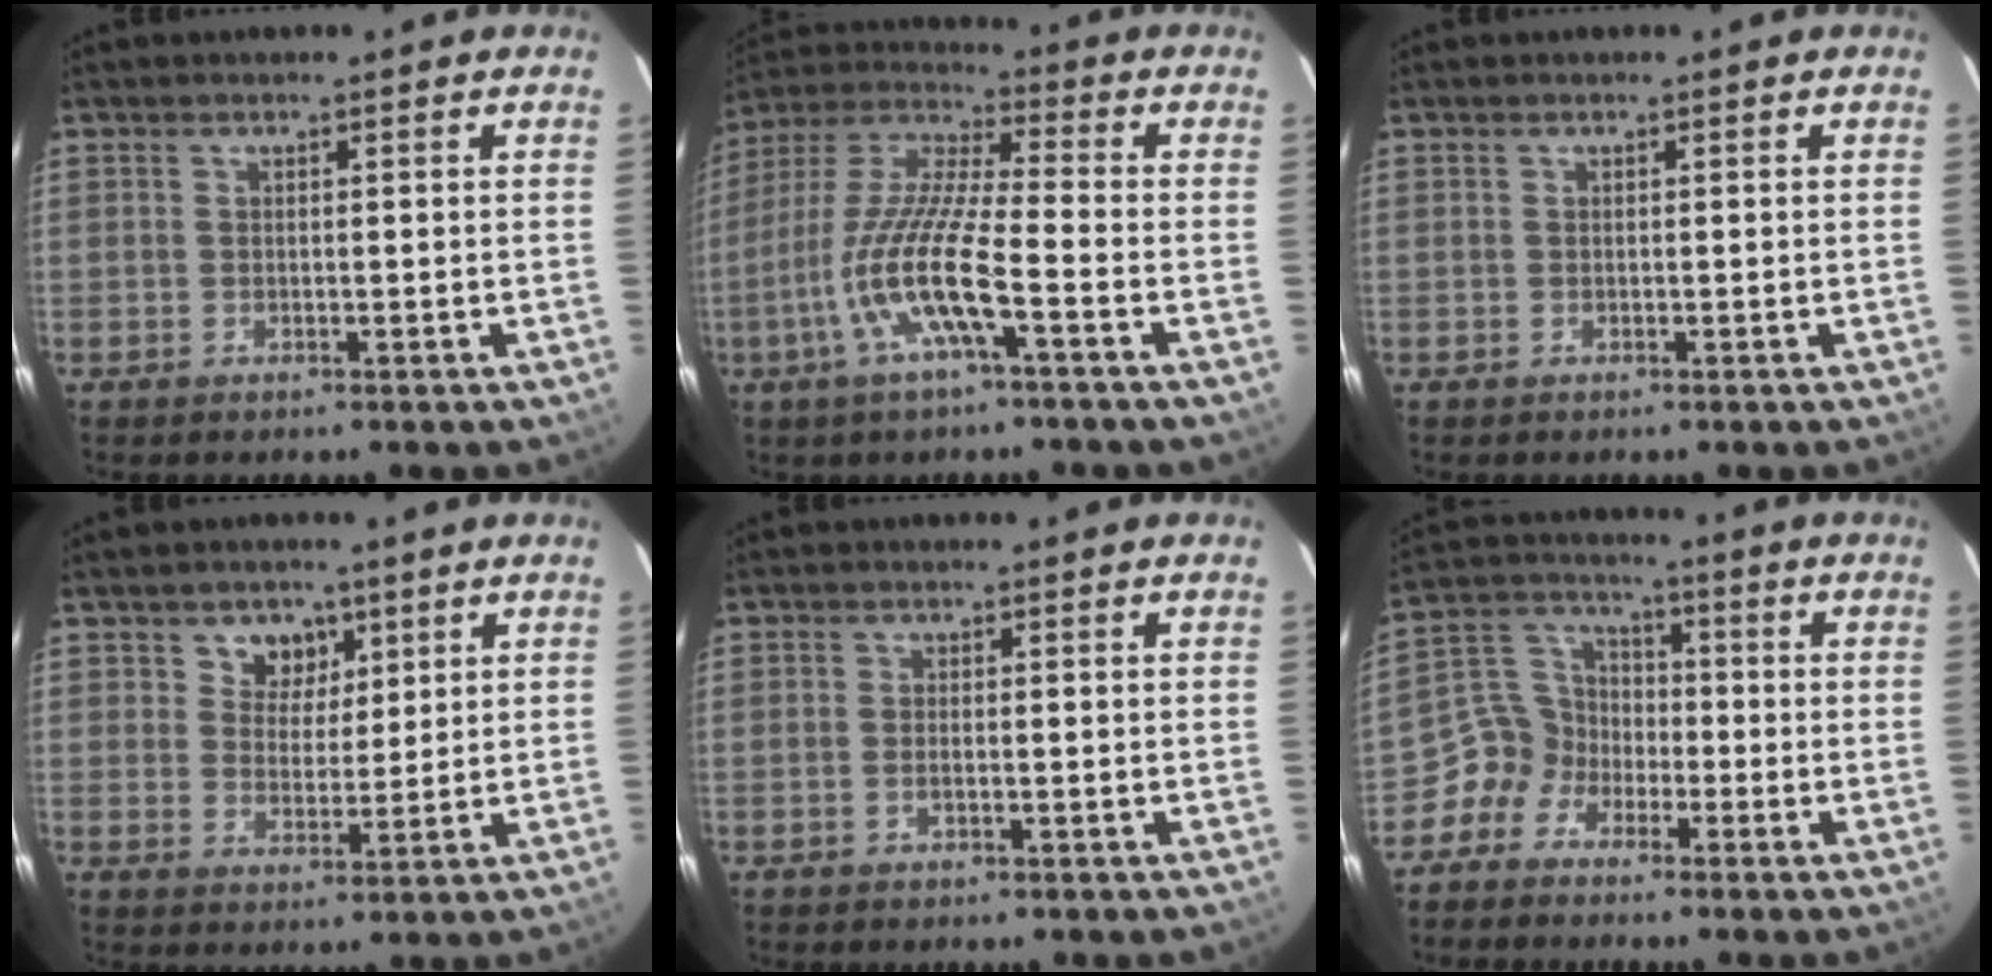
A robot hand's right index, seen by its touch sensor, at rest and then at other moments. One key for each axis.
{"total": 13.6, "fx": -5.4, "fy": 1.3, "fz": 12.5, "tx": -0.256, "ty": -0.002, "tz": -0.110}
{"total": 0.0}
{"total": 5.1, "fx": 2.6, "fy": 4.2, "fz": 1.3, "tx": -0.013, "ty": 0.003, "tz": 0.047}
{"total": 0.9, "fx": -0.4, "fy": 0.3, "fz": 0.8, "tx": -0.017, "ty": 0.002, "tz": -0.007}
{"total": 6.6, "fx": -3.9, "fy": 5.2, "fz": 1.0, "tx": -0.026, "ty": 0.033, "tz": -0.091}